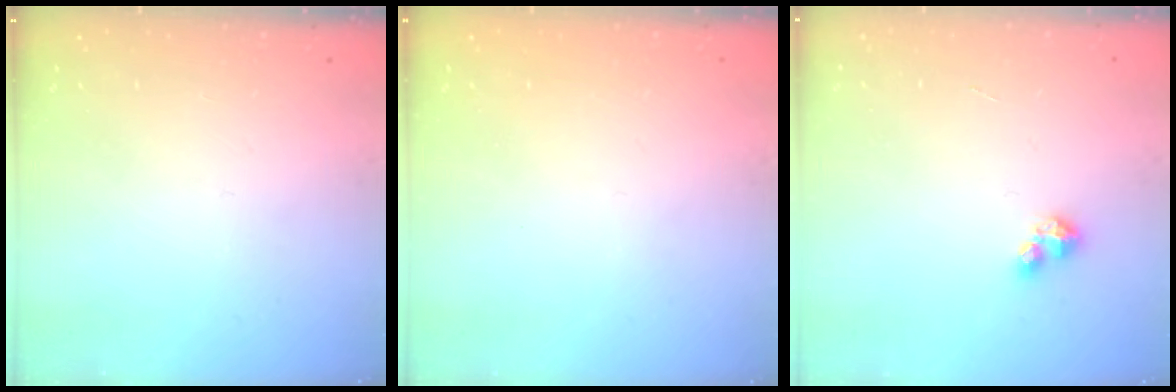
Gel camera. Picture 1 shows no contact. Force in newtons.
{"total": 0.7, "press": 0.6, "slide": 0.4}
{"total": 2.8, "press": 2.8, "slide": 0.2}